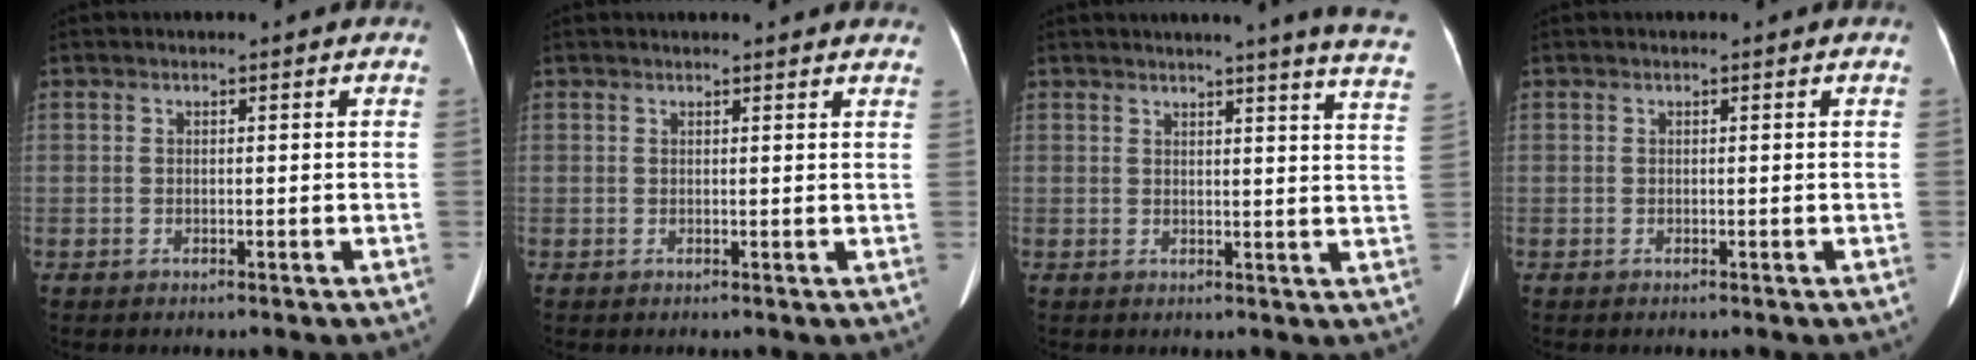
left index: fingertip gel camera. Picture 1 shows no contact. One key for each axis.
{"total": 7.6, "fx": 7.1, "fy": 1.3, "fz": 2.4, "tx": -0.020, "ty": 0.014, "tz": 0.064}
{"total": 13.1, "fx": 11.5, "fy": -1.3, "fz": 6.1, "tx": -0.076, "ty": -0.067, "tz": 0.108}
{"total": 0.0}